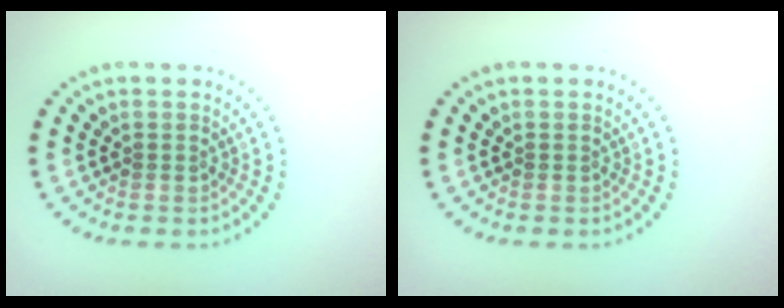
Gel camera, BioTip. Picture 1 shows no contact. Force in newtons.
{"total": 0.0}